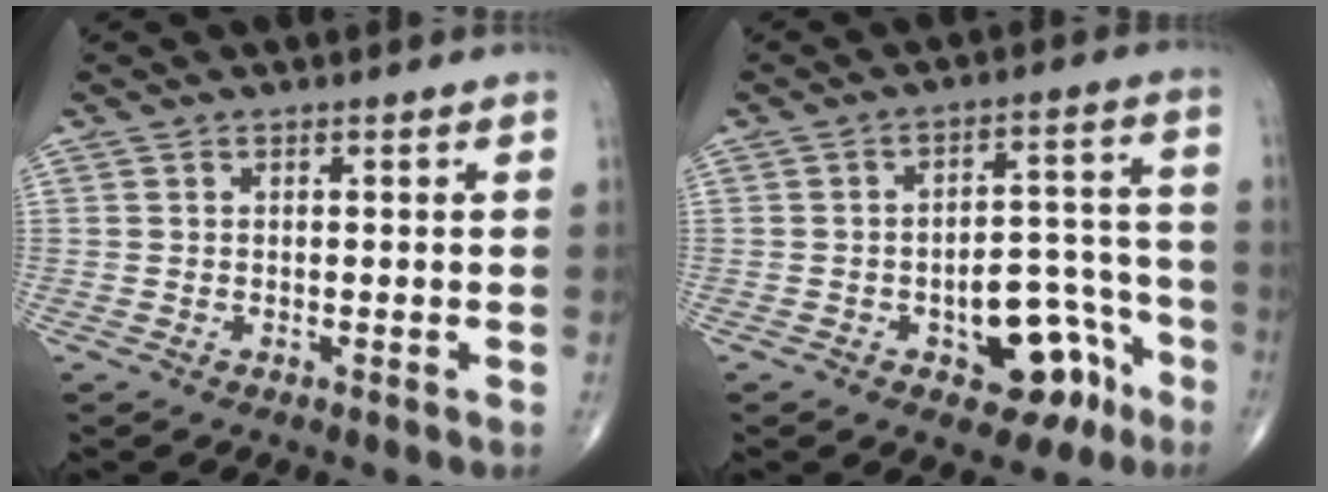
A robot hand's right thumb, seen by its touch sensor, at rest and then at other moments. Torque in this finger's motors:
{"motor_torque": [2.59, 2.41, 1.24, -0.76, 0.13]}